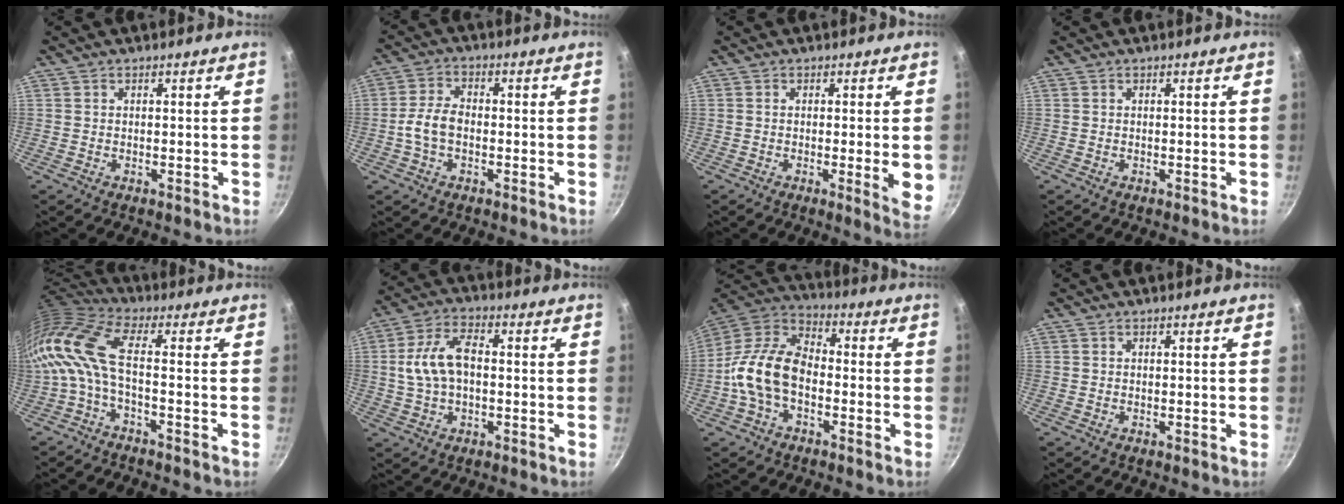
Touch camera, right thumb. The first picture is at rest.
{"total": 5.9, "force": [-1.2, 3.7, 4.4], "torque": [-0.082, 0.023, -0.028]}
{"total": 5.6, "force": [-0.6, 0.7, 5.6], "torque": [-0.066, -0.011, -0.008]}
{"total": 0.0}
{"total": 11.6, "force": [-1.3, 4.3, 10.7], "torque": [-0.252, 0.021, -0.042]}
{"total": 9.8, "force": [0.2, 5.9, 7.8], "torque": [-0.143, 0.027, -0.003]}
{"total": 13.4, "force": [-3.2, 8.5, 9.9], "torque": [-0.159, 0.046, -0.080]}
{"total": 0.0}